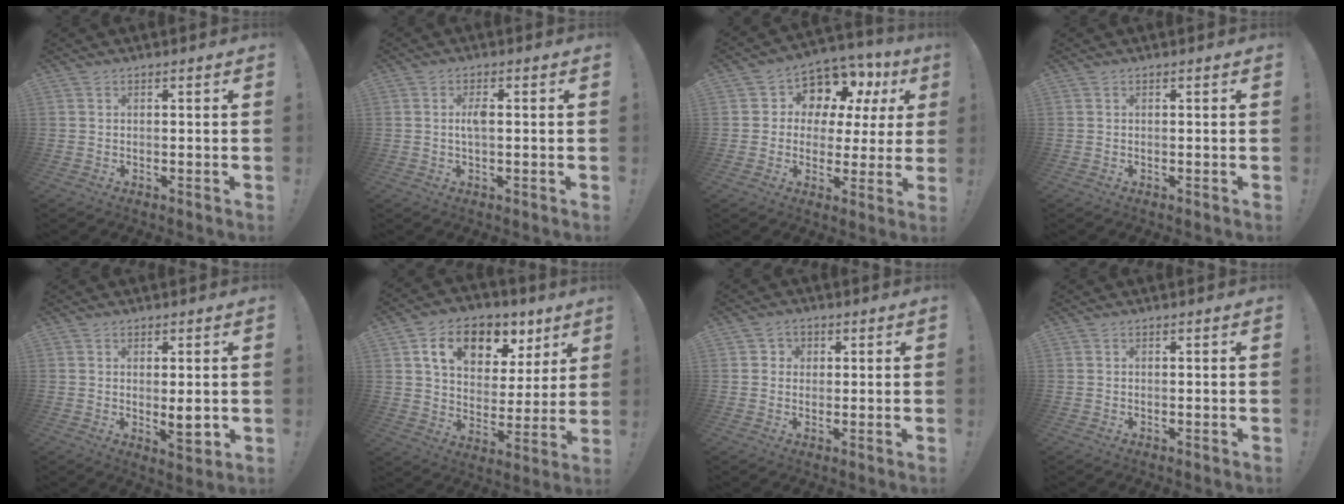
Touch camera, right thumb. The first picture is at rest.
{"total": 3.2, "force": [0.1, 1.0, 3.0], "torque": [-0.053, 0.005, -0.002]}
{"total": 8.9, "force": [4.4, 6.7, 3.8], "torque": [-0.061, -0.045, 0.083]}
{"total": 0.0}
{"total": 5.4, "force": [0.3, 1.6, 5.2], "torque": [-0.062, -0.015, 0.005]}
{"total": 14.4, "force": [7.6, 9.3, 7.9], "torque": [-0.119, -0.034, 0.135]}
{"total": 3.0, "force": [0.3, 2.9, 0.7], "torque": [-0.007, 0.002, 0.005]}
{"total": 0.0}